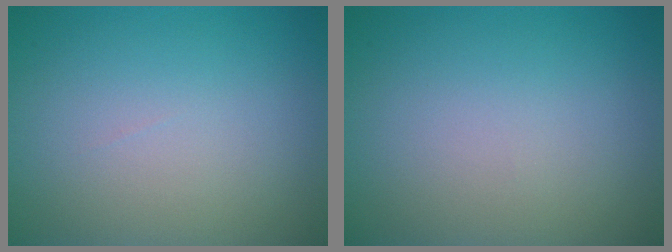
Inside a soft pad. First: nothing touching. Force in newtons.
{"total": 0.0}